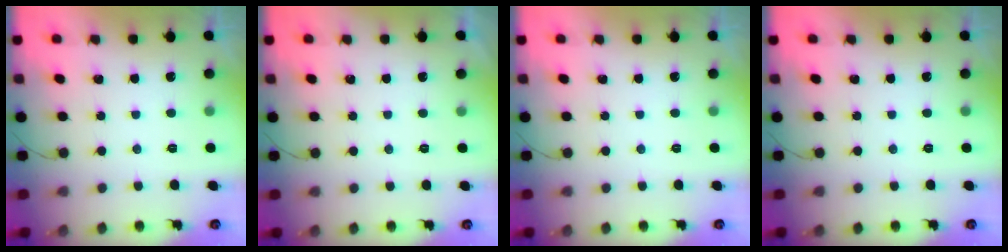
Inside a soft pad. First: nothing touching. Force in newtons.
{"total": 1.1, "press": 1.1, "slide": 0.1}
{"total": 0.0}
{"total": 0.0}